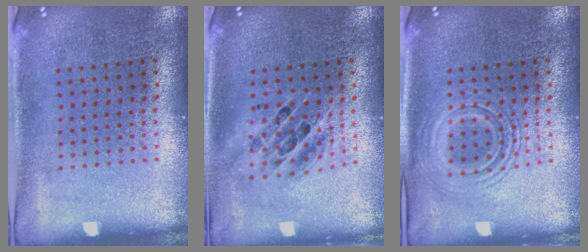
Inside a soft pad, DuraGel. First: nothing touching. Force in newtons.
{"total": 1.5, "press": 1.3, "slide": 0.8}
{"total": 2.3, "press": 2.3, "slide": 0.4}